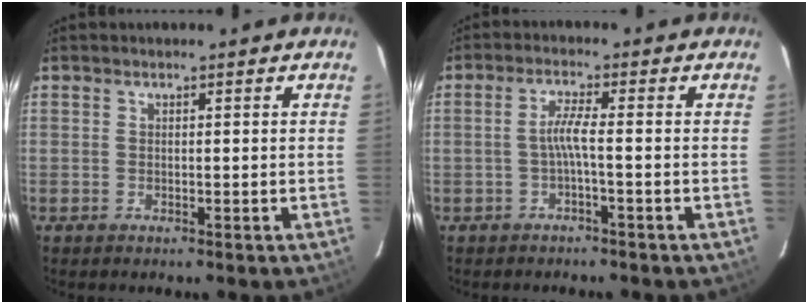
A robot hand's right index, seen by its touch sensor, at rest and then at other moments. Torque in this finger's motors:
{"motor_torque": [0.64, -0.14, 0.26, 0.08]}